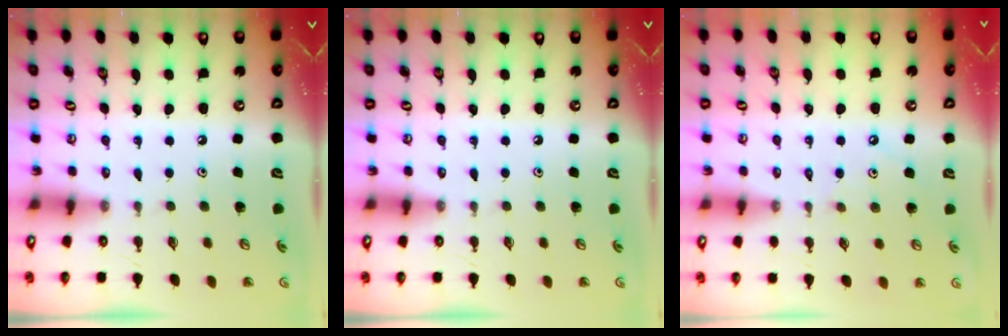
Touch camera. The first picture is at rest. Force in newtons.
{"total": 0.0}
{"total": 2.7, "press": 2.6, "slide": 0.5}